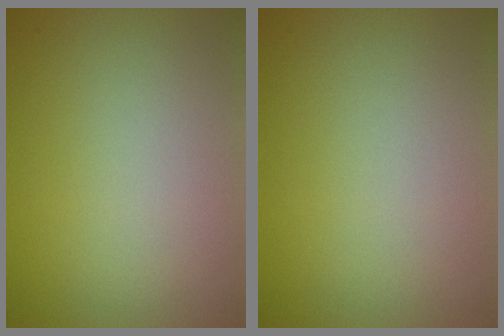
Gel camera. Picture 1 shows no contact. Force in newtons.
{"total": 0.0}